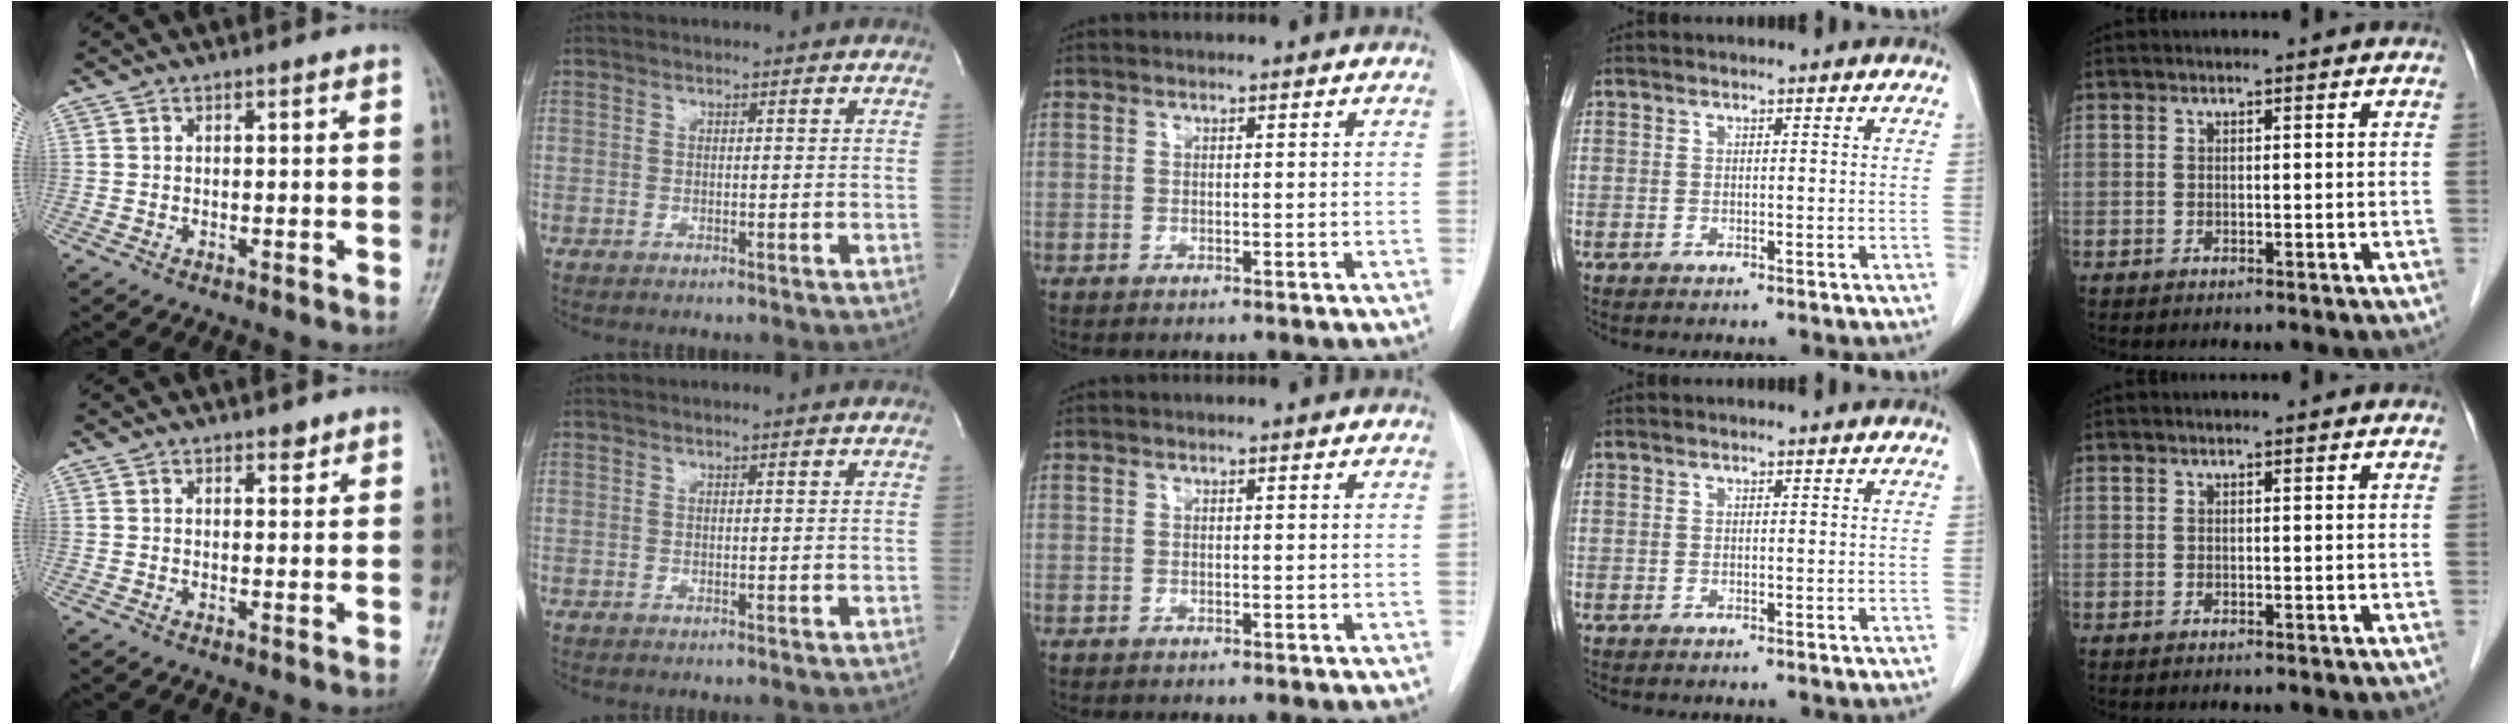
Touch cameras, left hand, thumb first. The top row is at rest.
{"thumb": {"total": 1.8, "force": [1.3, 0.9, 0.8], "torque": [0.001, -0.008, 0.018]}}